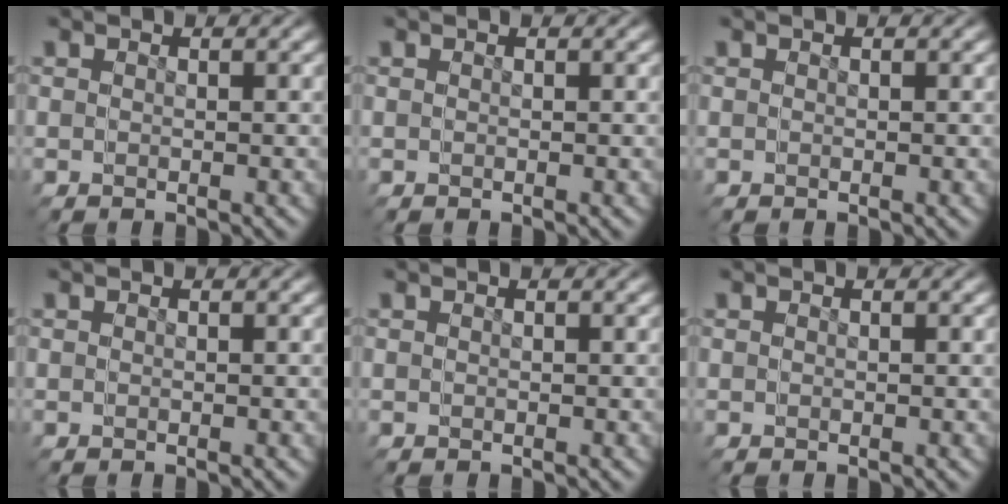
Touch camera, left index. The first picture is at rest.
{"total": 0.0}
{"total": 0.0}
{"total": 0.0}
{"total": 0.0}
{"total": 0.0}